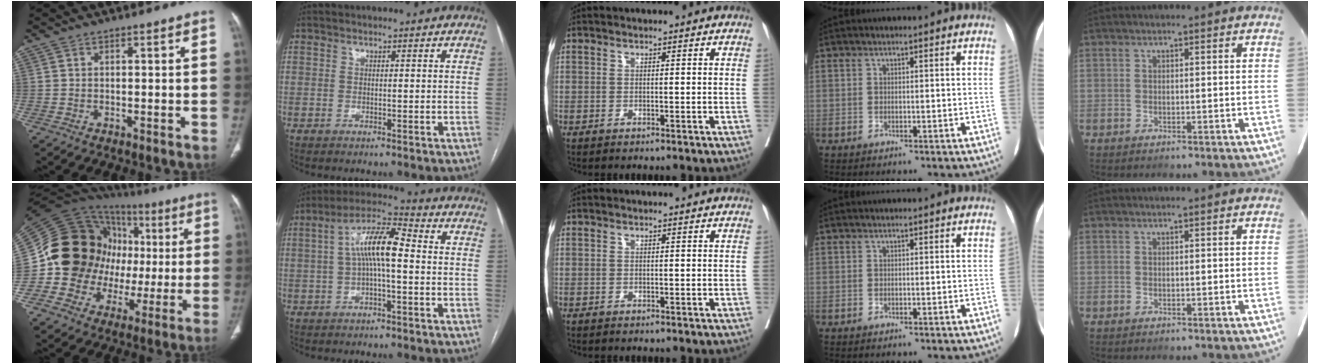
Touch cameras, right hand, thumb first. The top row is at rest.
{"thumb": {"total": 24.8, "force": [1.1, 20.9, 13.3], "torque": [-0.168, 0.064, 0.031]}, "index": {"total": 9.4, "force": [0.3, 2.2, 9.1], "torque": [-0.171, 0.032, 0.001]}}